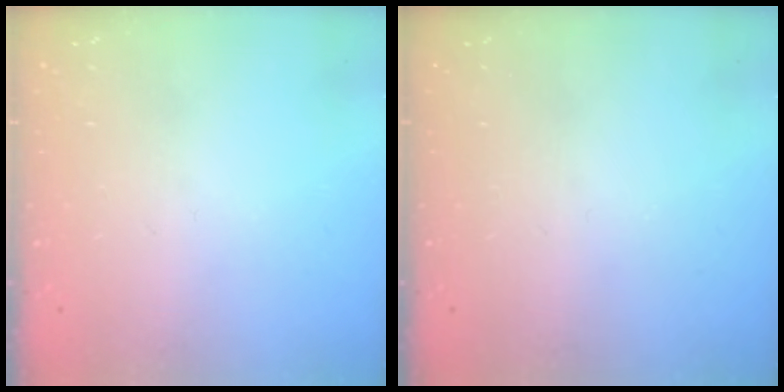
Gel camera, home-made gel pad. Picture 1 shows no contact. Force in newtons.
{"total": 0.0}